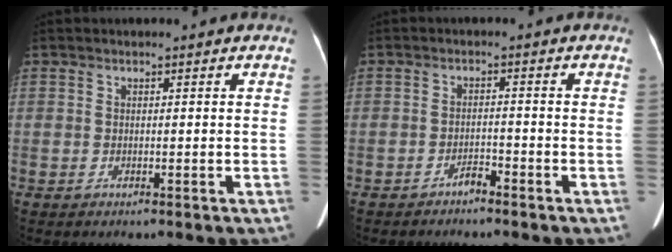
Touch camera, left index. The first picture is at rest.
{"total": 1.7, "force": [-1.6, 0.3, 0.6], "torque": [-0.008, 0.002, -0.027]}